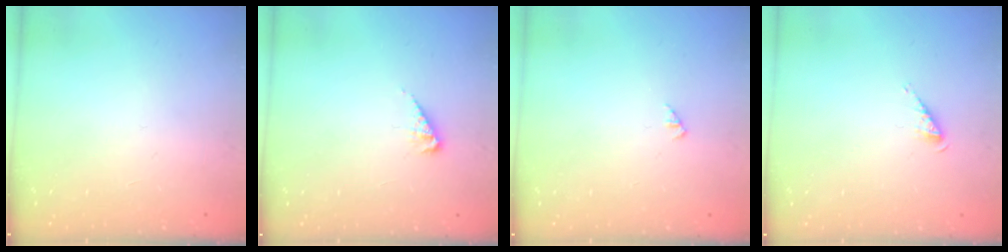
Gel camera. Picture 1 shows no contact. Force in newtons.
{"total": 2.9, "press": 2.9, "slide": 0.4}
{"total": 1.2, "press": 1.2, "slide": 0.2}
{"total": 2.7, "press": 2.7, "slide": 0.4}